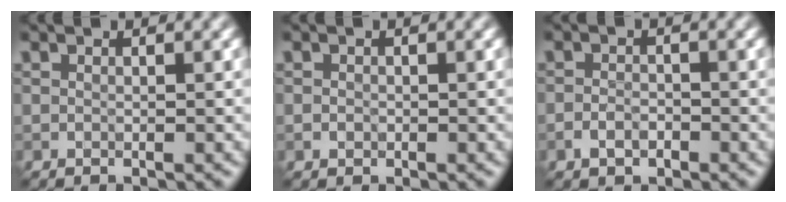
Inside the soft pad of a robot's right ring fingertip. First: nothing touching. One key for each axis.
{"total": 0.7, "fx": -0.2, "fy": 0.6, "fz": 0.2, "tx": 0.000, "ty": -0.003, "tz": -0.004}
{"total": 1.7, "fx": -0.9, "fy": 1.1, "fz": 1.0, "tx": -0.017, "ty": 0.001, "tz": -0.020}